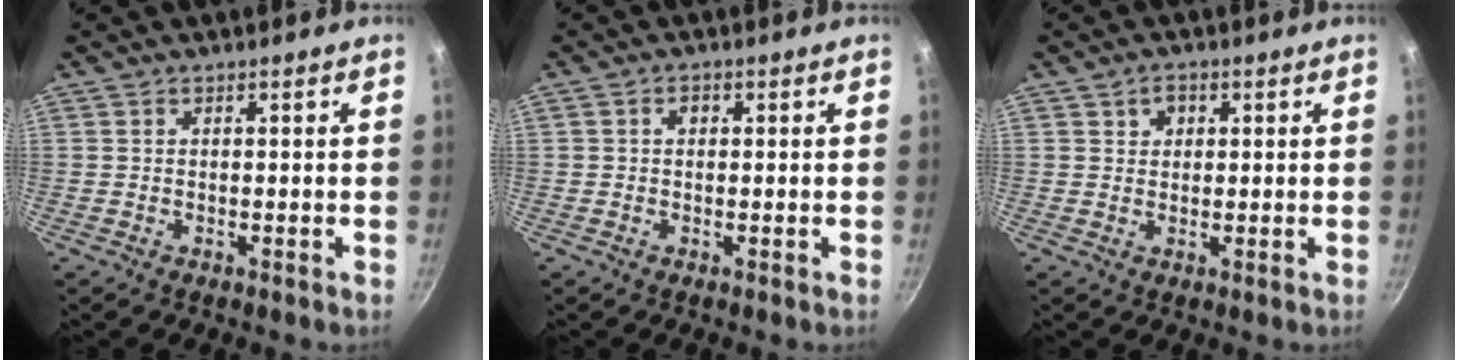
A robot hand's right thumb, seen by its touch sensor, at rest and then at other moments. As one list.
[{"total": 1.5, "force": [0.3, 1.2, 1.0], "torque": [-0.013, 0.005, 0.002]}, {"total": 2.9, "force": [1.1, 2.3, 1.4], "torque": [-0.007, 0.000, 0.016]}]